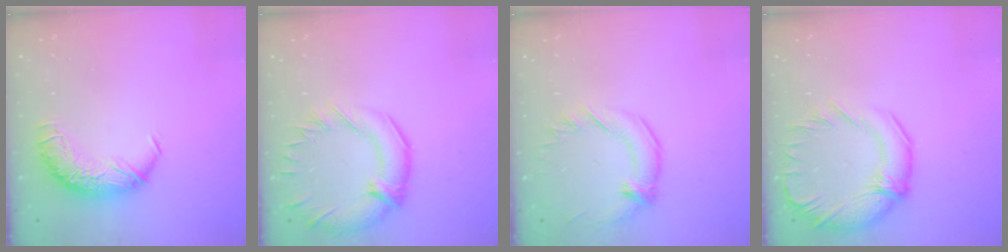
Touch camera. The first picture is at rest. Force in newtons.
{"total": 4.3, "press": 3.8, "slide": 2.1}
{"total": 1.4, "press": 1.2, "slide": 0.7}
{"total": 5.4, "press": 4.8, "slide": 2.6}